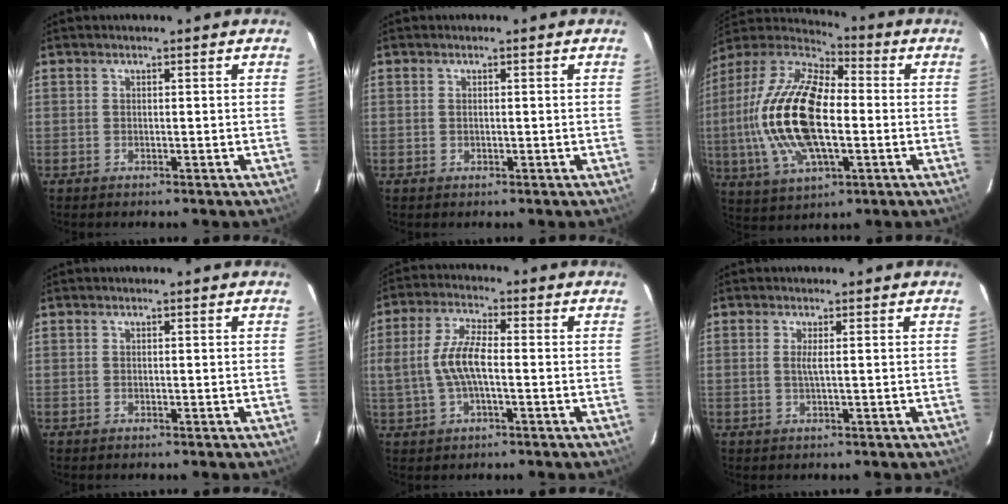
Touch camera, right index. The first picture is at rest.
{"total": 0.6, "force": [0.1, 0.4, 0.4], "torque": [-0.008, 0.001, 0.002]}
{"total": 22.7, "force": [-1.7, 10.6, 20.0], "torque": [-0.418, 0.003, -0.037]}
{"total": 0.0}
{"total": 8.2, "force": [-0.9, 3.0, 7.6], "torque": [-0.156, 0.007, -0.015]}
{"total": 1.4, "force": [0.2, -0.3, 1.4], "torque": [-0.028, -0.002, 0.003]}